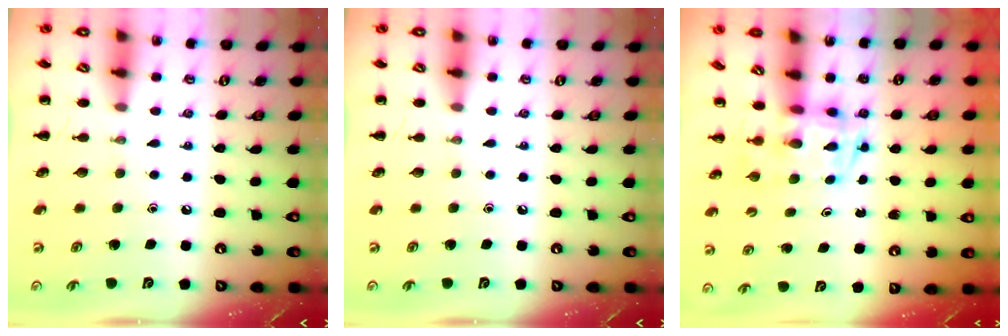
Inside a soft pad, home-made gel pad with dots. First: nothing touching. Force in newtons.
{"total": 0.0}
{"total": 2.8, "press": 2.7, "slide": 0.7}